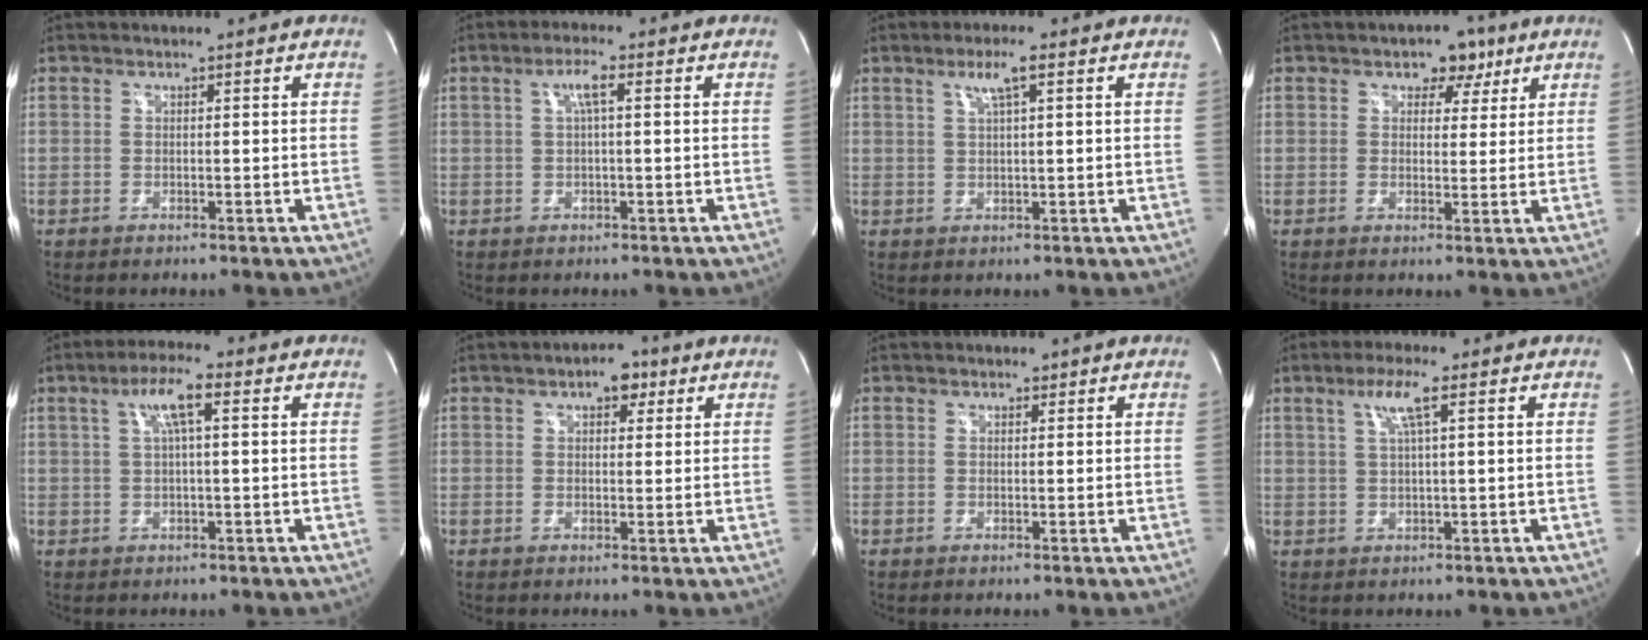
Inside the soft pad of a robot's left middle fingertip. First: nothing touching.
{"total": 3.0, "force": [0.8, 0.3, 2.9], "torque": [-0.058, 0.008, 0.015]}
{"total": 3.5, "force": [1.7, -0.1, 3.1], "torque": [-0.062, 0.002, 0.034]}
{"total": 4.4, "force": [2.5, 3.0, 1.9], "torque": [-0.015, 0.008, 0.033]}
{"total": 5.5, "force": [1.8, 0.5, 5.1], "torque": [-0.098, 0.014, 0.033]}
{"total": 3.8, "force": [2.0, 1.9, 2.6], "torque": [-0.037, 0.015, 0.027]}
{"total": 0.6, "force": [0.4, 0.4, 0.1], "torque": [0.002, 0.001, 0.005]}
{"total": 4.4, "force": [2.0, -0.1, 4.0], "torque": [-0.080, 0.004, 0.038]}